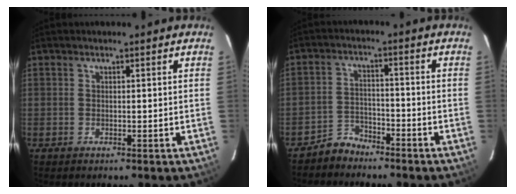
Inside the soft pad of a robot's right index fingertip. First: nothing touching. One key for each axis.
{"total": 4.6, "fx": -4.0, "fy": 2.2, "fz": 0.1, "tx": -0.008, "ty": 0.017, "tz": -0.073}